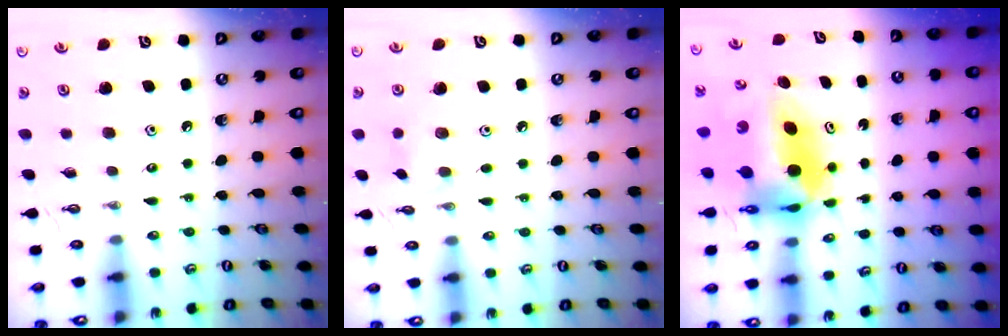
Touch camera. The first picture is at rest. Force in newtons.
{"total": 6.7, "press": 6.7, "slide": 0.9}
{"total": 8.4, "press": 7.8, "slide": 3.0}